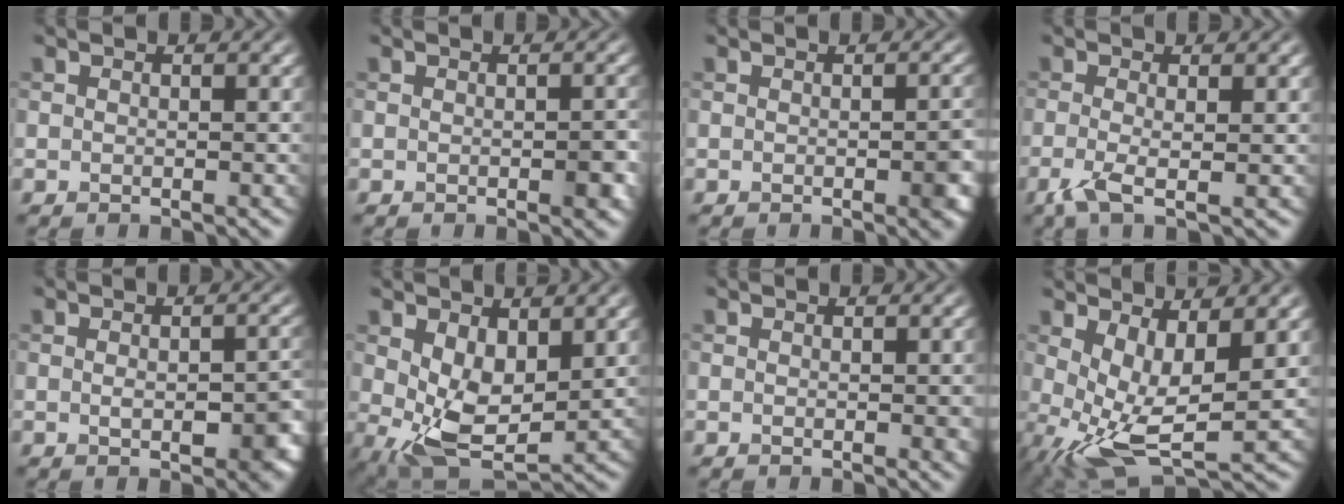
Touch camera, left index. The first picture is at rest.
{"total": 1.6, "force": [-0.5, 0.7, 1.3], "torque": [-0.018, -0.004, -0.004]}
{"total": 2.0, "force": [-0.8, 0.4, 1.7], "torque": [-0.024, -0.003, -0.008]}
{"total": 3.1, "force": [-1.0, 0.7, 2.8], "torque": [-0.070, -0.010, -0.021]}
{"total": 3.9, "force": [-0.9, 1.9, 3.3], "torque": [-0.054, -0.009, -0.009]}
{"total": 6.5, "force": [0.4, 3.7, 5.3], "torque": [-0.114, -0.016, 0.017]}
{"total": 1.0, "force": [-0.1, 0.3, 1.0], "torque": [-0.011, -0.003, 0.000]}
{"total": 7.0, "force": [0.2, 2.7, 6.5], "torque": [-0.134, -0.014, 0.007]}